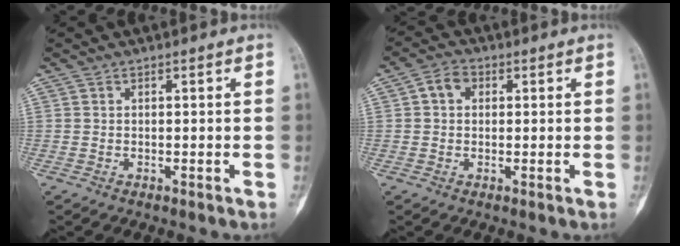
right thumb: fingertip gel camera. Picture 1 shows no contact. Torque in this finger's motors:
{"motor_torque": [-0.07, 0.51, 0.29, -0.23, -0.01]}